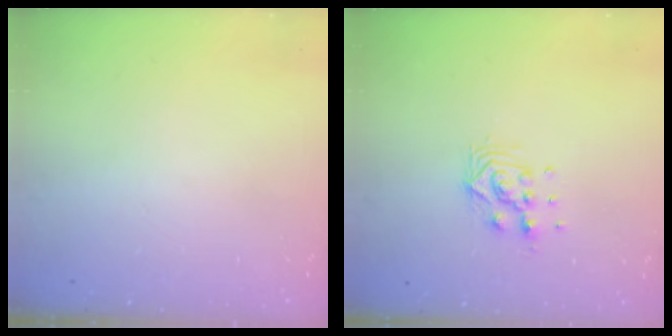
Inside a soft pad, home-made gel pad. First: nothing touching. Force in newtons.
{"total": 8.6, "press": 8.6, "slide": 0.7}